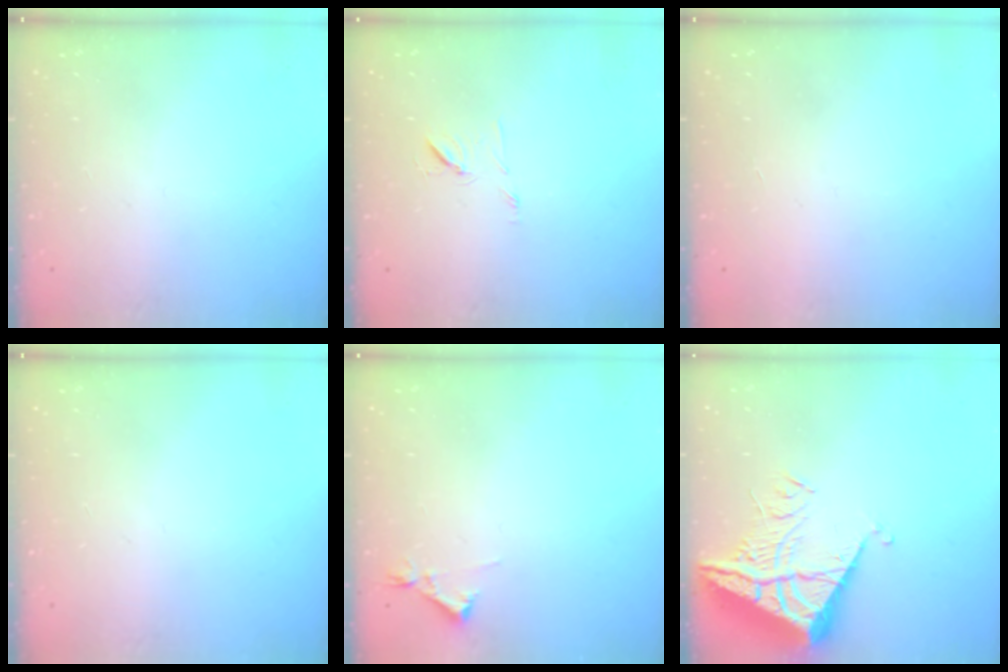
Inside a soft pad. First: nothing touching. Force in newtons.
{"total": 7.2, "press": 7.2, "slide": 0.8}
{"total": 1.5, "press": 1.5, "slide": 0.1}
{"total": 0.0}
{"total": 3.4, "press": 3.3, "slide": 0.7}
{"total": 8.8, "press": 8.7, "slide": 0.8}